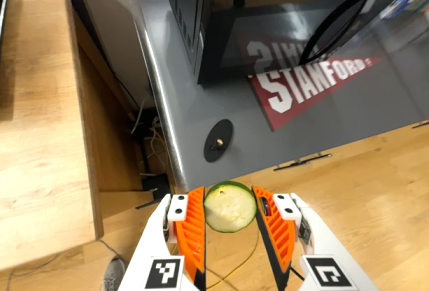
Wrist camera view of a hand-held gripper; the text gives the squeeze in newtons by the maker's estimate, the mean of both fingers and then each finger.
{"total": 9.0, "left": 9.4, "right": 8.6}